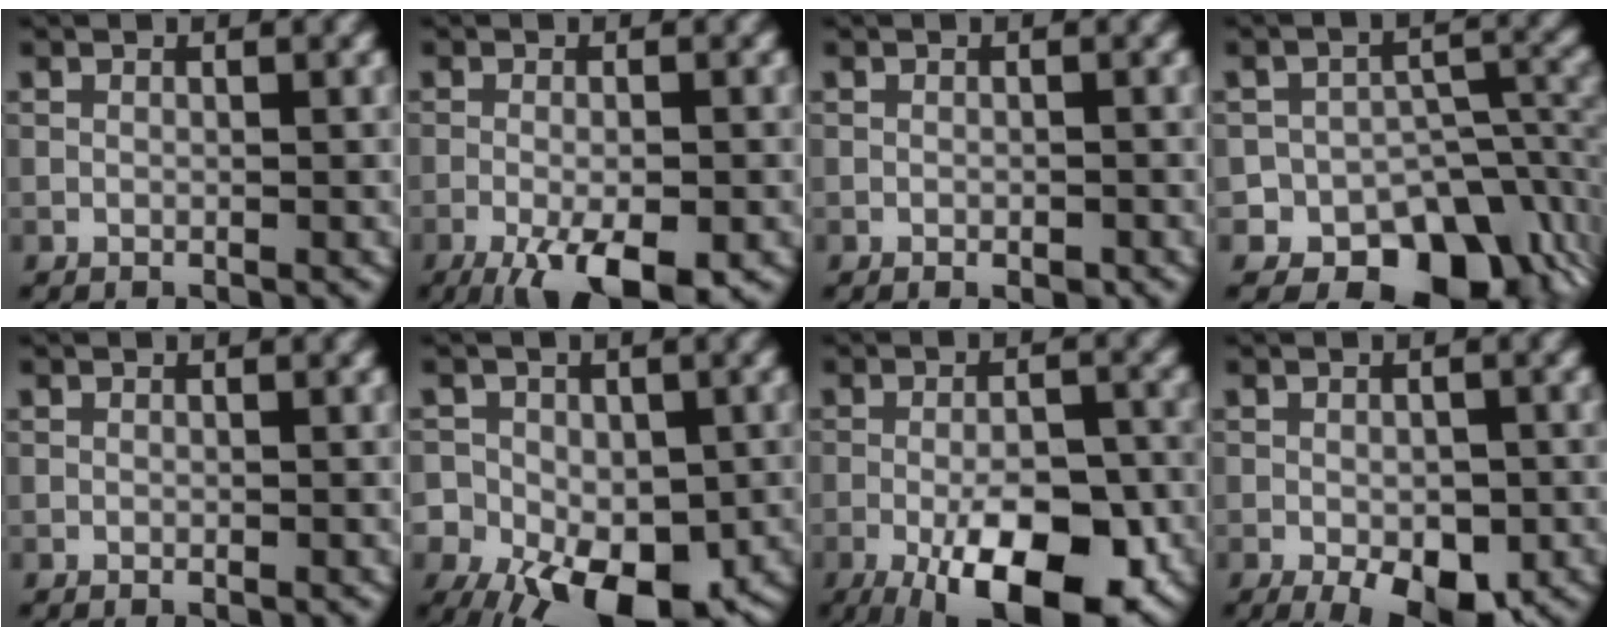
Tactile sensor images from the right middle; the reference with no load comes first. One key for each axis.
{"total": 7.2, "fx": -3.9, "fy": 2.2, "fz": 5.6, "tx": -0.091, "ty": -0.011, "tz": -0.058}
{"total": 0.8, "fx": -0.4, "fy": 0.3, "fz": 0.6, "tx": -0.007, "ty": 0.000, "tz": -0.003}
{"total": 11.1, "fx": -7.1, "fy": 7.0, "fz": 4.7, "tx": -0.047, "ty": 0.006, "tz": -0.102}
{"total": 0.0}
{"total": 13.3, "fx": -5.9, "fy": 9.2, "fz": 7.6, "tx": -0.108, "ty": -0.031, "tz": -0.096}
{"total": 11.5, "fx": -5.0, "fy": 4.4, "fz": 9.4, "tx": -0.140, "ty": -0.006, "tz": -0.080}
{"total": 5.4, "fx": -2.3, "fy": 2.3, "fz": 4.3, "tx": -0.057, "ty": -0.006, "tz": -0.030}